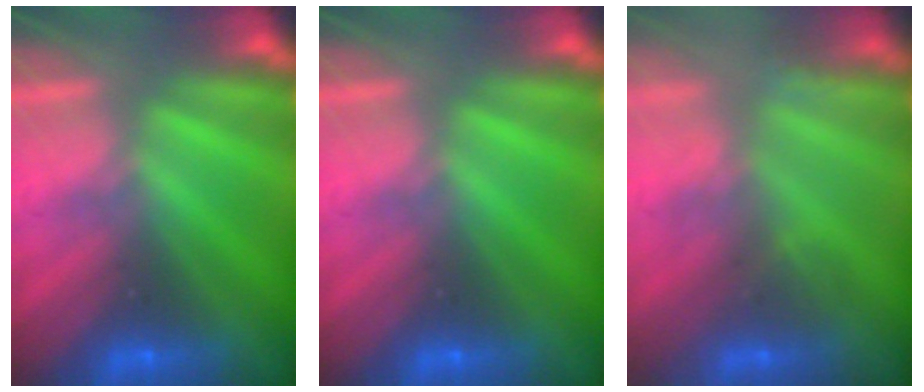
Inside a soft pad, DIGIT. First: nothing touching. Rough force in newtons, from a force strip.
{"total": 0.0}
{"total": 2.8}